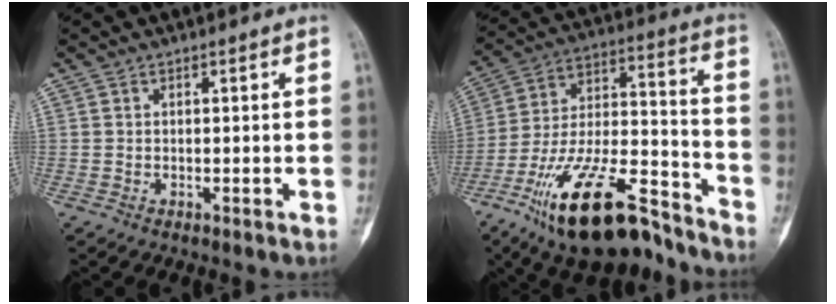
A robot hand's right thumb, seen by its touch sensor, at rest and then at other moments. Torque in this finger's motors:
{"motor_torque": [2.52, 0.48, 1.72, -1.05, 0.47]}